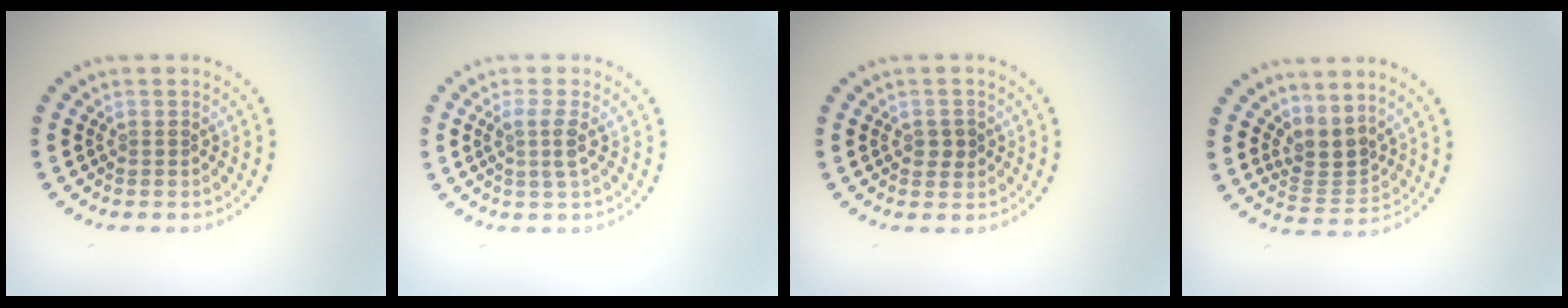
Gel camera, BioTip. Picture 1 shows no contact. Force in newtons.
{"total": 1.8, "press": 1.5, "slide": 1.0}
{"total": 1.5, "press": 1.5, "slide": 0.1}
{"total": 2.9, "press": 2.1, "slide": 2.0}